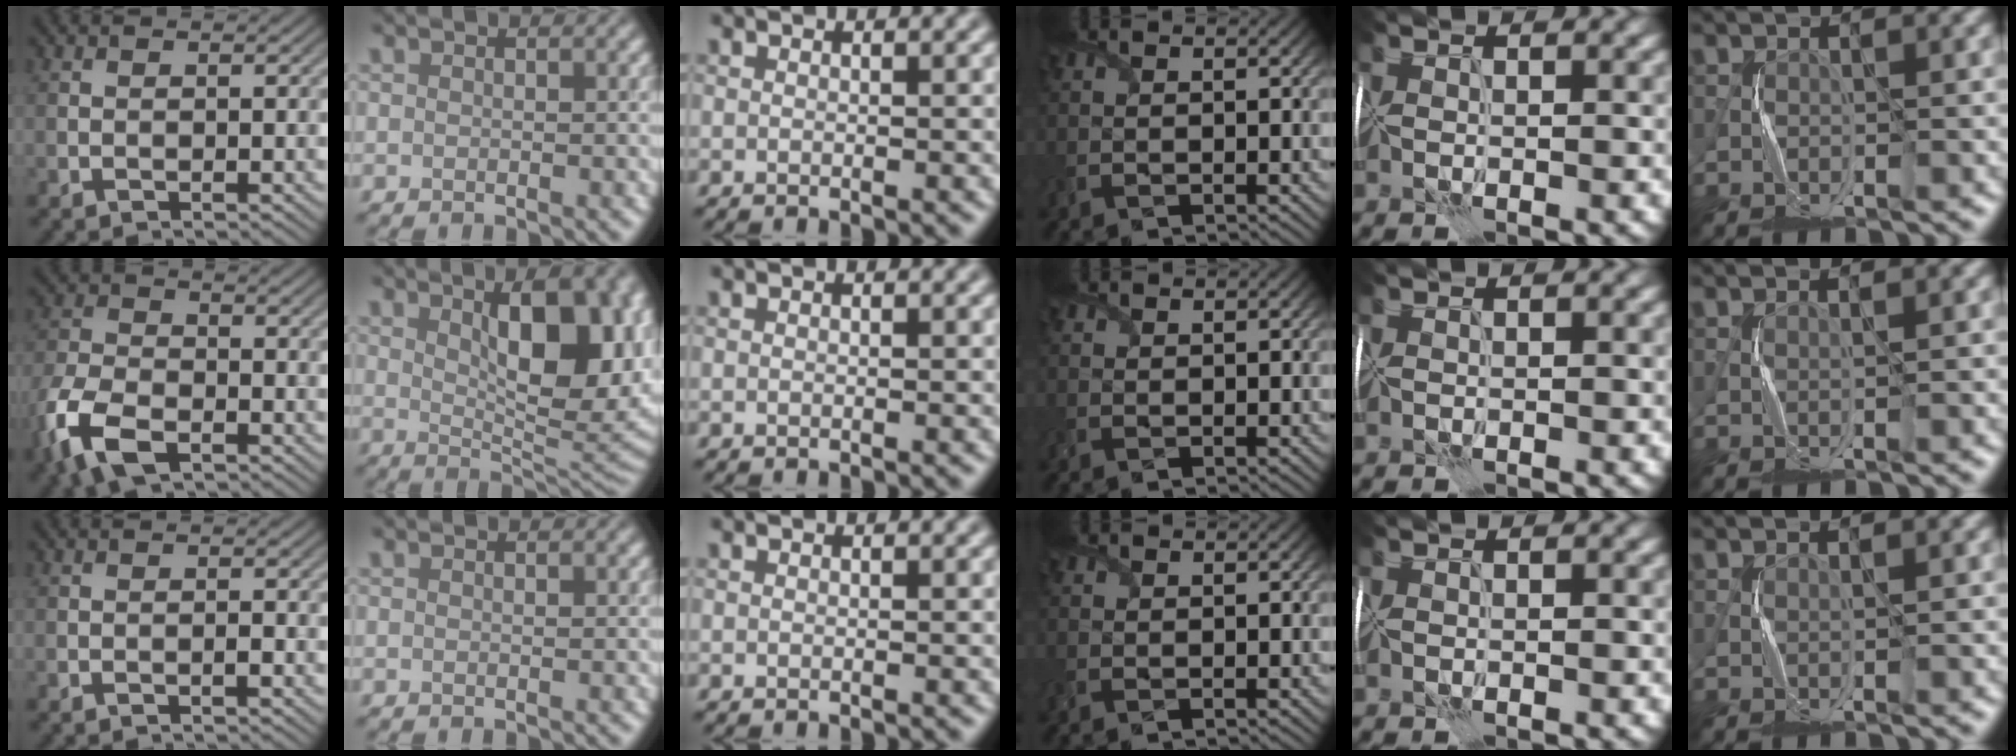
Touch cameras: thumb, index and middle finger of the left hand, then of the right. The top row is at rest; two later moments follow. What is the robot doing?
{"motion": "fold", "object": "tissue"}